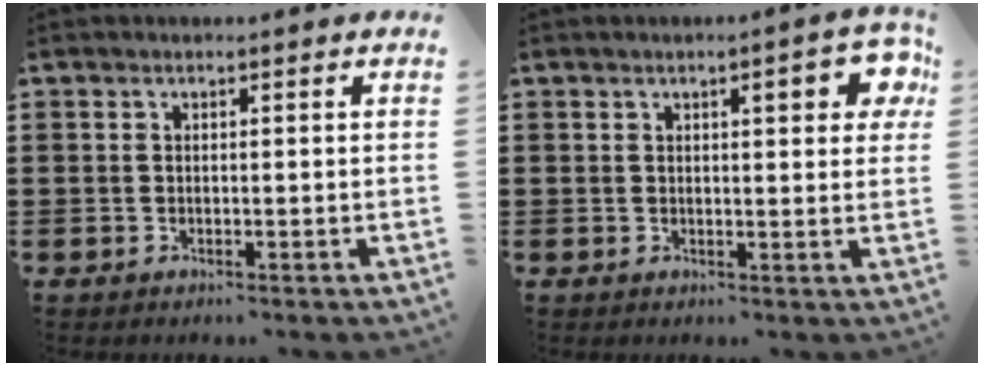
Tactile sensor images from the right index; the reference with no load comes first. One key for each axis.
{"total": 5.1, "fx": 2.0, "fy": 1.0, "fz": 4.6, "tx": -0.058, "ty": -0.006, "tz": 0.026}